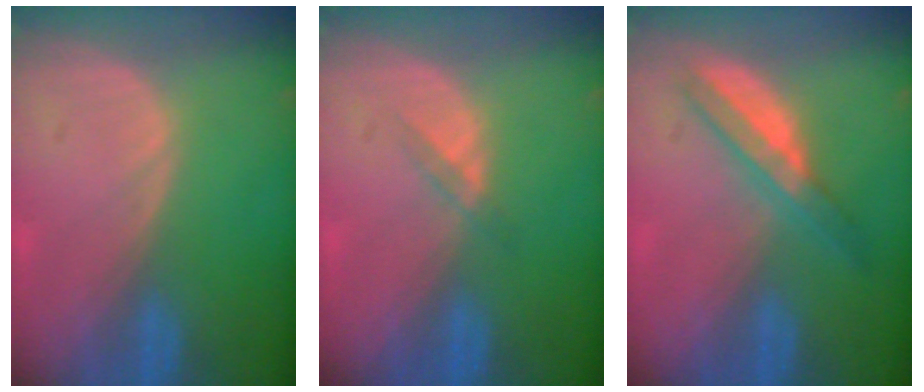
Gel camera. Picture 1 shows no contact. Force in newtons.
{"total": 1.8, "press": 1.4, "slide": 1.0}
{"total": 4.8, "press": 4.8, "slide": 0.8}